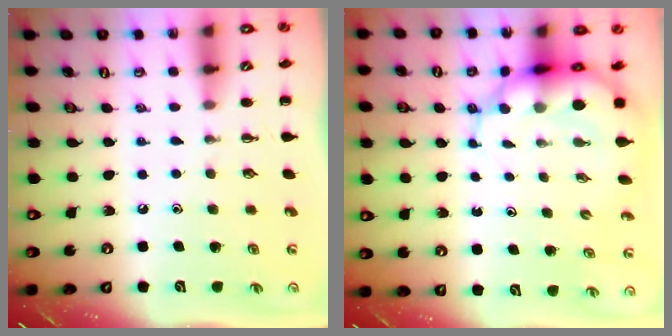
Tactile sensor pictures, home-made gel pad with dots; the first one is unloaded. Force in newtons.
{"total": 8.3, "press": 8.0, "slide": 2.3}